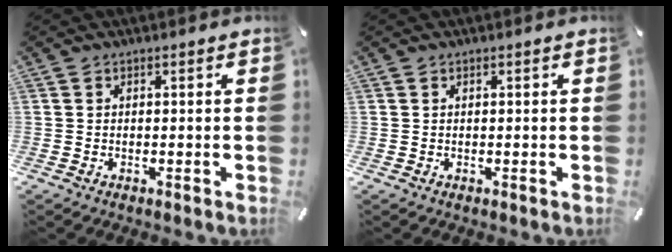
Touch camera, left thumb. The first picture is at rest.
{"total": 0.5, "force": [0.2, 0.1, 0.5], "torque": [-0.009, 0.000, 0.002]}